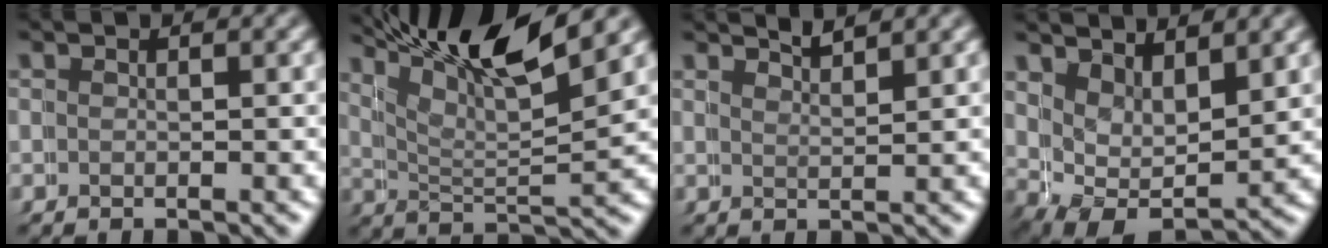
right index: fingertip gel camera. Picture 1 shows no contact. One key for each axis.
{"total": 9.2, "fx": 6.9, "fy": 2.3, "fz": 5.7, "tx": -0.099, "ty": 0.006, "tz": 0.110}
{"total": 2.6, "fx": 2.4, "fy": -1.0, "fz": 0.5, "tx": -0.006, "ty": -0.001, "tz": 0.043}
{"total": 4.1, "fx": 1.2, "fy": 3.1, "fz": 2.3, "tx": -0.055, "ty": -0.031, "tz": 0.033}